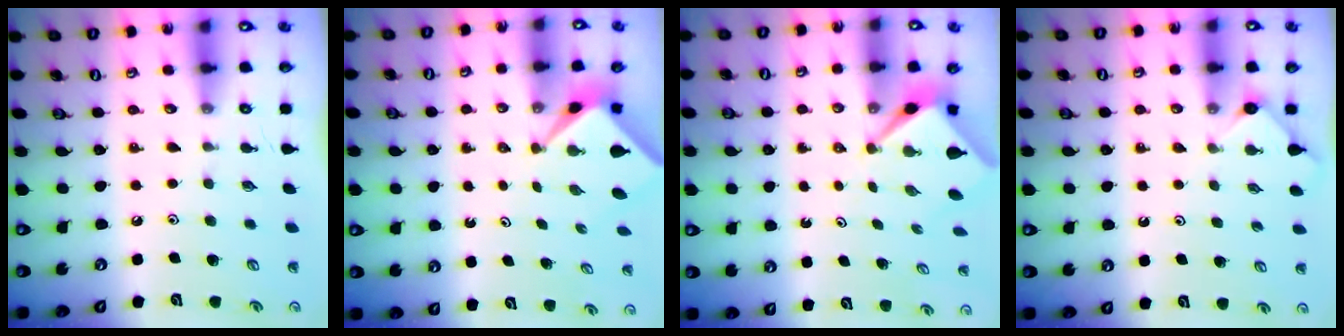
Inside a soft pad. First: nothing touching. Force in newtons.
{"total": 3.8, "press": 3.8, "slide": 0.1}
{"total": 2.5, "press": 2.5, "slide": 0.2}
{"total": 2.4, "press": 2.4, "slide": 0.3}